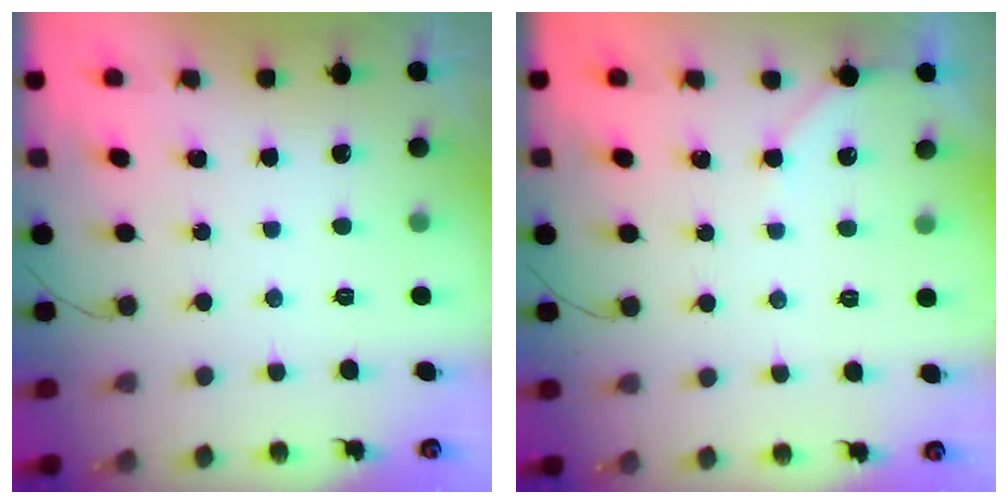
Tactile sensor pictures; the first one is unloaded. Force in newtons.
{"total": 3.7, "press": 3.7, "slide": 0.4}